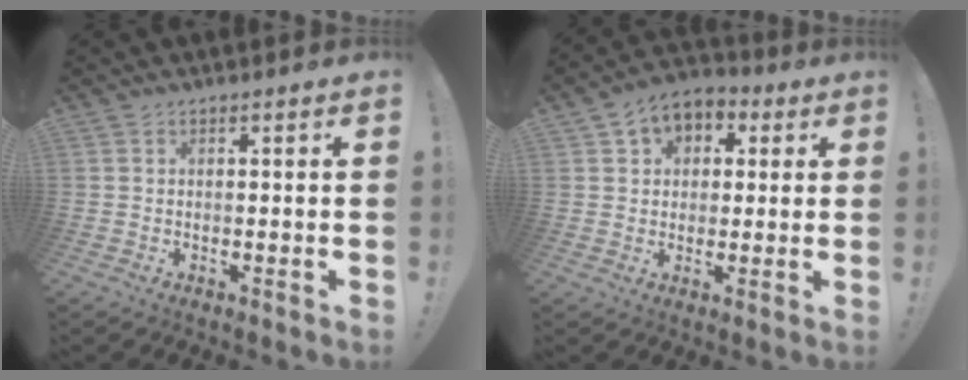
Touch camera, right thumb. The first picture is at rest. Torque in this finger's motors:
{"motor_torque": [1.23, 1.31, 0.50, 0.47, 0.00]}